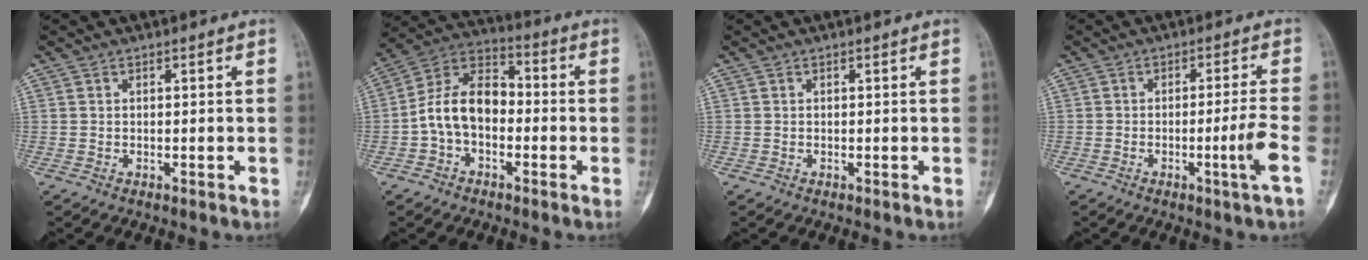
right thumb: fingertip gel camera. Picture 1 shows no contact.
{"total": 12.0, "force": [-2.0, 8.1, 8.6], "torque": [-0.139, 0.042, -0.052]}
{"total": 0.0}
{"total": 5.8, "force": [-2.1, -0.7, 5.4], "torque": [-0.094, 0.008, -0.035]}